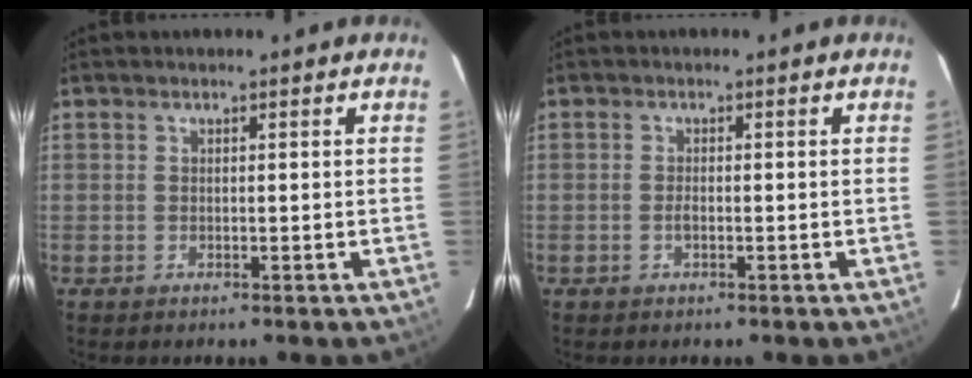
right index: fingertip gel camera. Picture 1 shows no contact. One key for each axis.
{"total": 1.0, "fx": -0.4, "fy": 0.4, "fz": 0.8, "tx": -0.017, "ty": 0.001, "tz": -0.008}